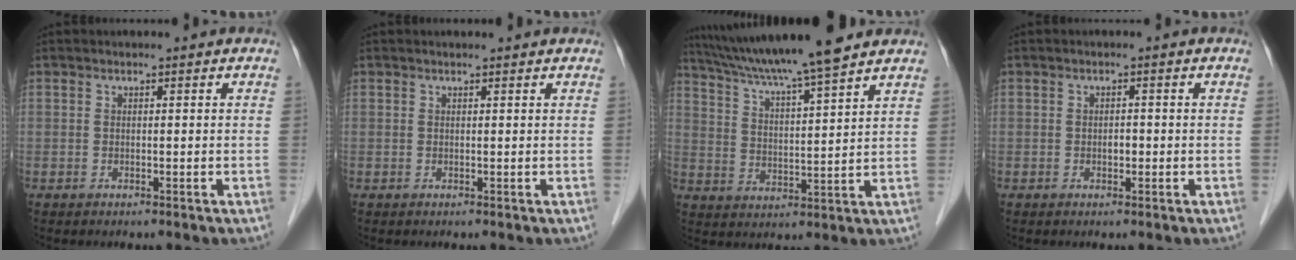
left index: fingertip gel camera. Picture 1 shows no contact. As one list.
[{"total": 1.6, "force": [1.4, 0.0, 0.7], "torque": [-0.010, 0.012, 0.019]}, {"total": 15.3, "force": [12.9, -0.4, 8.1], "torque": [-0.145, 0.016, 0.209]}, {"total": 1.1, "force": [-0.4, 0.6, 0.8], "torque": [-0.016, 0.001, -0.006]}]